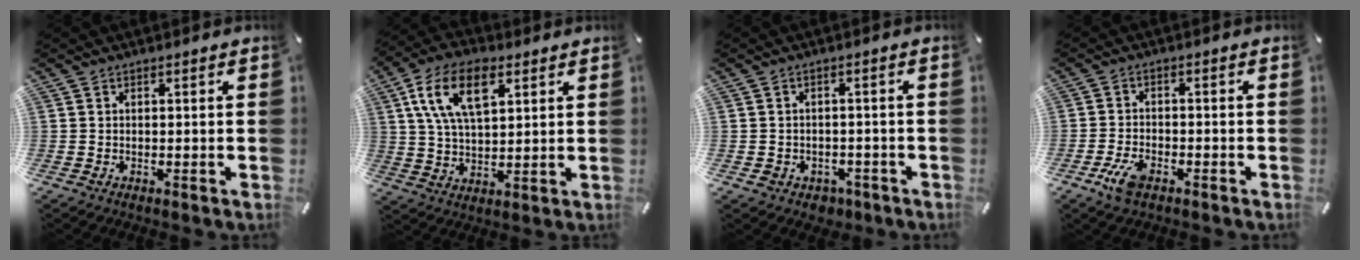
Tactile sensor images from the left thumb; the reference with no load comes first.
{"total": 13.8, "force": [6.0, 7.3, 10.0], "torque": [-0.209, -0.003, 0.104]}
{"total": 3.1, "force": [-1.2, 2.8, 0.9], "torque": [-0.009, 0.001, -0.024]}
{"total": 5.2, "force": [-3.0, 2.6, 3.4], "torque": [-0.087, 0.006, -0.061]}